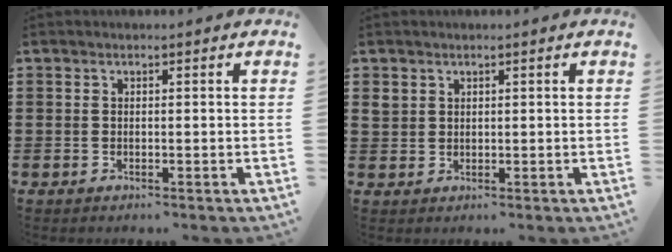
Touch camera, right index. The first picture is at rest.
{"total": 1.8, "force": [1.1, 1.3, 0.3], "torque": [-0.011, 0.006, 0.023]}